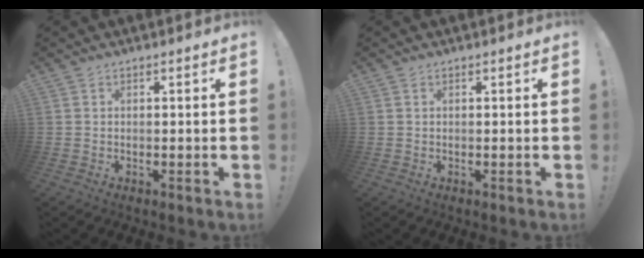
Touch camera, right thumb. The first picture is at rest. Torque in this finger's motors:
{"motor_torque": [-0.17, 0.08, 0.15, -0.06, 0.04]}